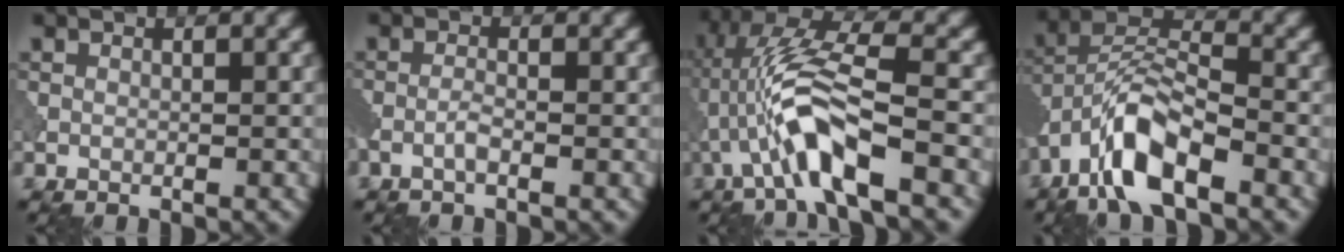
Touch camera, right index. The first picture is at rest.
{"total": 1.2, "force": [-0.6, 0.2, 1.0], "torque": [-0.021, 0.005, -0.014]}
{"total": 7.6, "force": [-2.4, 1.8, 7.0], "torque": [-0.148, 0.018, -0.049]}
{"total": 7.8, "force": [-4.8, 2.7, 5.6], "torque": [-0.104, 0.012, -0.099]}